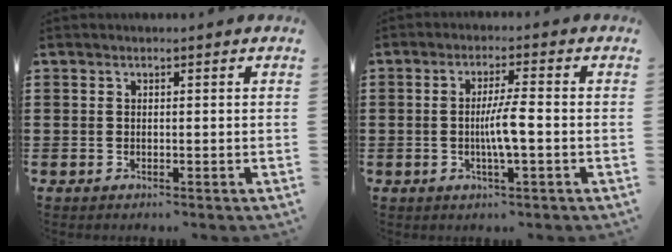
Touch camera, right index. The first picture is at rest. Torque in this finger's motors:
{"motor_torque": [0.26, 0.23, 0.17, 0.05]}